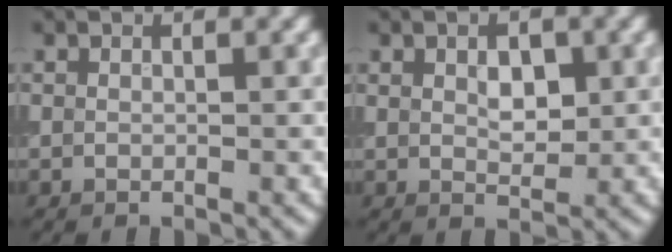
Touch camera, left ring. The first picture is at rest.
{"total": 2.4, "force": [0.7, 1.3, 1.8], "torque": [-0.029, 0.001, 0.012]}